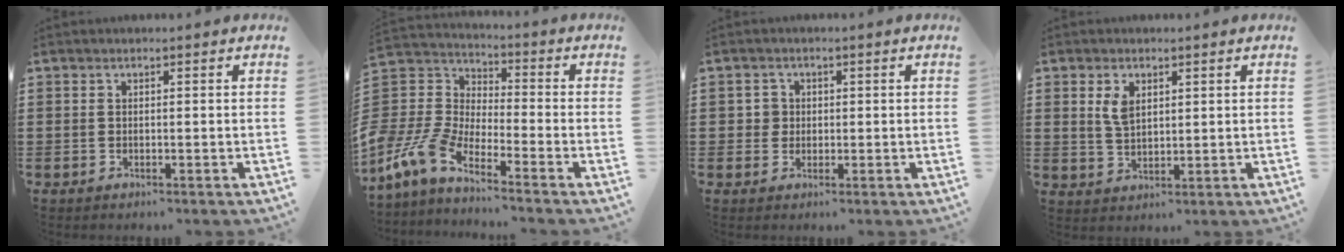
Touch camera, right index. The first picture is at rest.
{"total": 7.0, "force": [-5.6, 2.9, 3.0], "torque": [-0.111, -0.008, -0.123]}
{"total": 2.1, "force": [0.2, 2.0, 0.5], "torque": [-0.018, 0.010, 0.002]}
{"total": 3.5, "force": [1.6, 1.8, 2.5], "torque": [-0.056, 0.005, 0.029]}